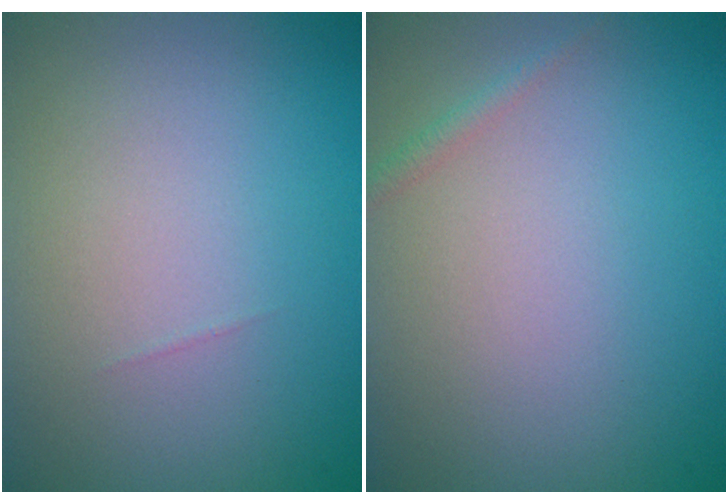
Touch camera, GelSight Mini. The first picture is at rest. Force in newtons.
{"total": 0.8, "press": 0.7, "slide": 0.1}